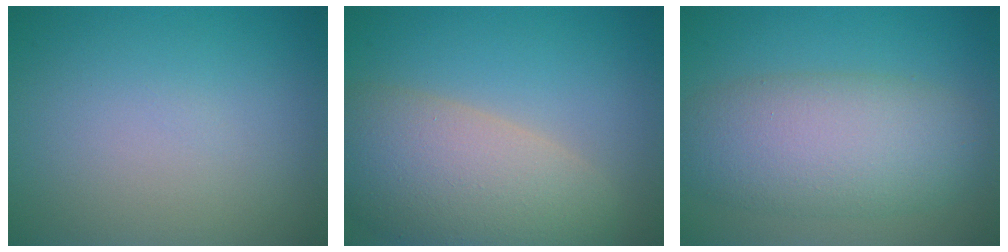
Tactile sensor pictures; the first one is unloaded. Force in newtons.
{"total": 9.2, "press": 9.1, "slide": 0.9}
{"total": 7.6, "press": 7.6, "slide": 0.5}